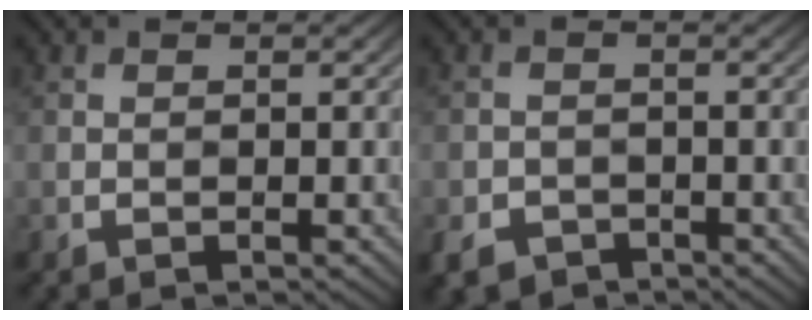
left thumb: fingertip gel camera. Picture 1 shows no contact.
{"total": 3.4, "force": [-2.4, 2.1, 1.1], "torque": [-0.025, -0.008, -0.048]}